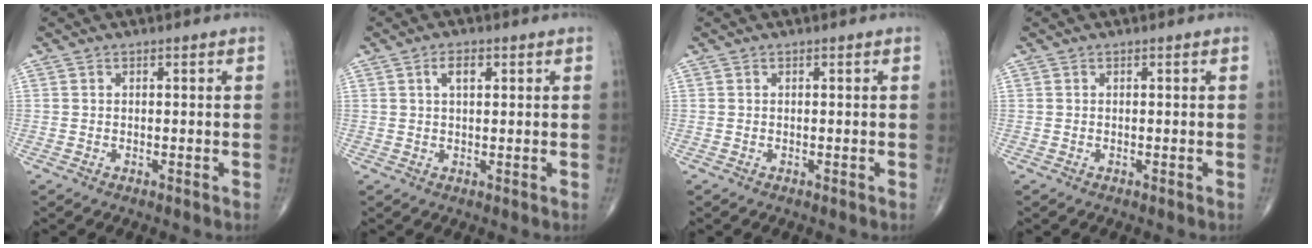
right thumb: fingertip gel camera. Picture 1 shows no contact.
{"total": 3.1, "force": [1.2, 1.5, 2.5], "torque": [-0.042, 0.001, 0.022]}
{"total": 0.0}
{"total": 0.0}